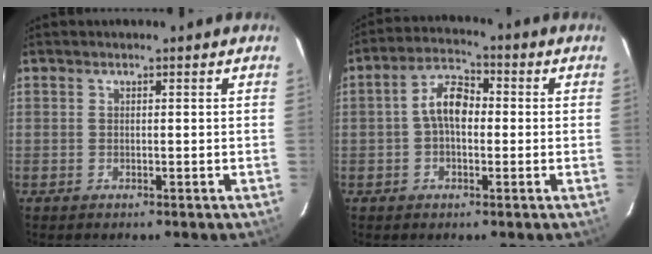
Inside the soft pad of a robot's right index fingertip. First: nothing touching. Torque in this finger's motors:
{"motor_torque": [1.50, 0.02, 0.65, 0.17]}